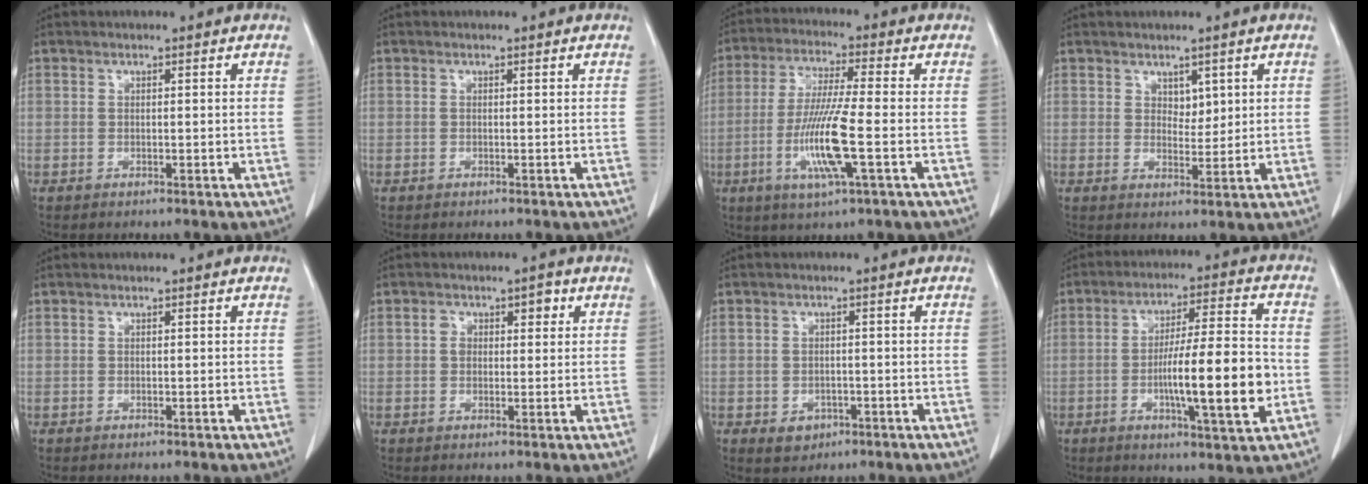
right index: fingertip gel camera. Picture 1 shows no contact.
{"total": 0.0}
{"total": 11.0, "force": [-2.9, 0.1, 10.6], "torque": [-0.216, -0.015, -0.061]}
{"total": 2.5, "force": [1.2, 1.5, 1.6], "torque": [-0.018, -0.003, 0.023]}
{"total": 0.0}
{"total": 3.5, "force": [1.1, 2.3, 2.4], "torque": [-0.037, 0.016, 0.017]}
{"total": 2.9, "force": [-1.2, 2.3, 1.1], "torque": [-0.013, 0.004, -0.004]}
{"total": 13.9, "force": [-2.9, 1.1, 13.6], "torque": [-0.220, -0.001, -0.047]}